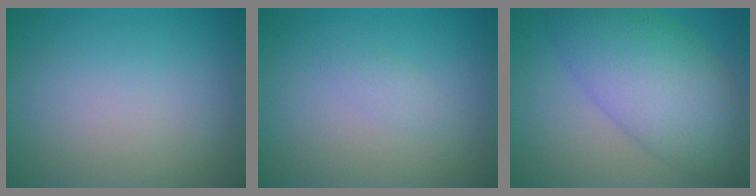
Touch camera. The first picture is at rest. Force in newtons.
{"total": 0.9, "press": 0.9, "slide": 0.0}
{"total": 8.8, "press": 8.8, "slide": 0.2}